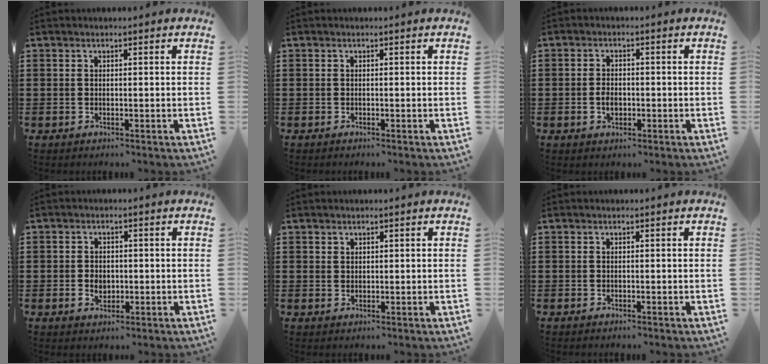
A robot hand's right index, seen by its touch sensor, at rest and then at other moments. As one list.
[{"total": 0.0}, {"total": 2.4, "force": [-0.6, 1.3, 1.9], "torque": [-0.037, -0.002, -0.009]}, {"total": 2.4, "force": [-0.4, 1.7, 1.6], "torque": [-0.034, 0.000, -0.008]}, {"total": 1.0, "force": [0.8, 0.7, 0.1], "torque": [-0.003, 0.001, 0.016]}, {"total": 0.0}]